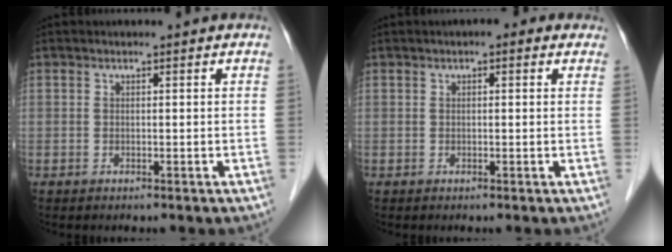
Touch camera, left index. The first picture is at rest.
{"total": 2.1, "force": [1.1, 0.8, 1.6], "torque": [-0.021, 0.011, 0.009]}